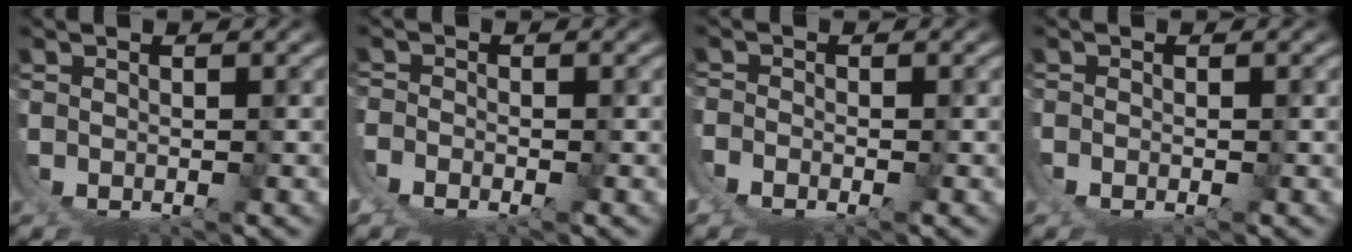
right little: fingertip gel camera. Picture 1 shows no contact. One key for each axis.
{"total": 4.0, "fx": -0.2, "fy": 3.4, "fz": 2.1, "tx": -0.067, "ty": -0.015, "tz": -0.003}
{"total": 3.6, "fx": -0.2, "fy": 3.0, "fz": 2.0, "tx": -0.063, "ty": -0.013, "tz": -0.002}
{"total": 0.7, "fx": -0.1, "fy": 0.4, "fz": 0.6, "tx": -0.015, "ty": -0.002, "tz": -0.002}